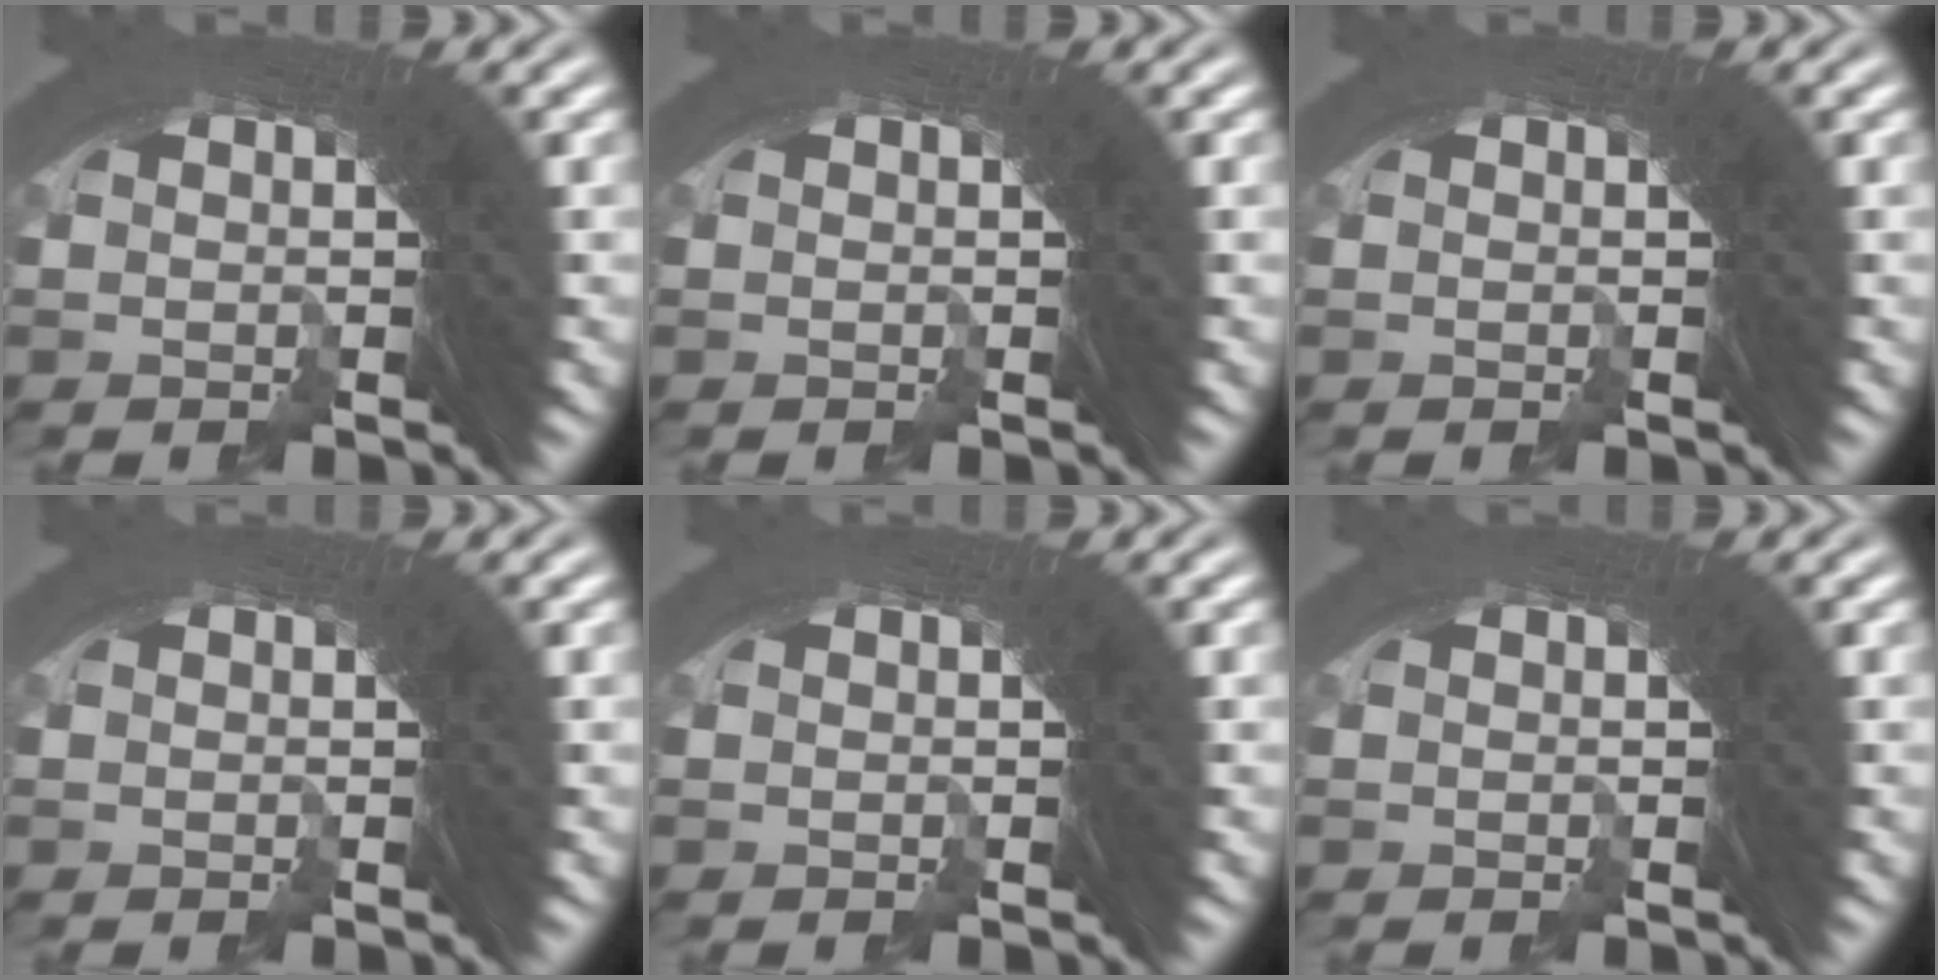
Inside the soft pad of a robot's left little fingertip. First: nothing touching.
{"total": 0.0}
{"total": 0.0}
{"total": 0.0}
{"total": 0.0}
{"total": 0.0}